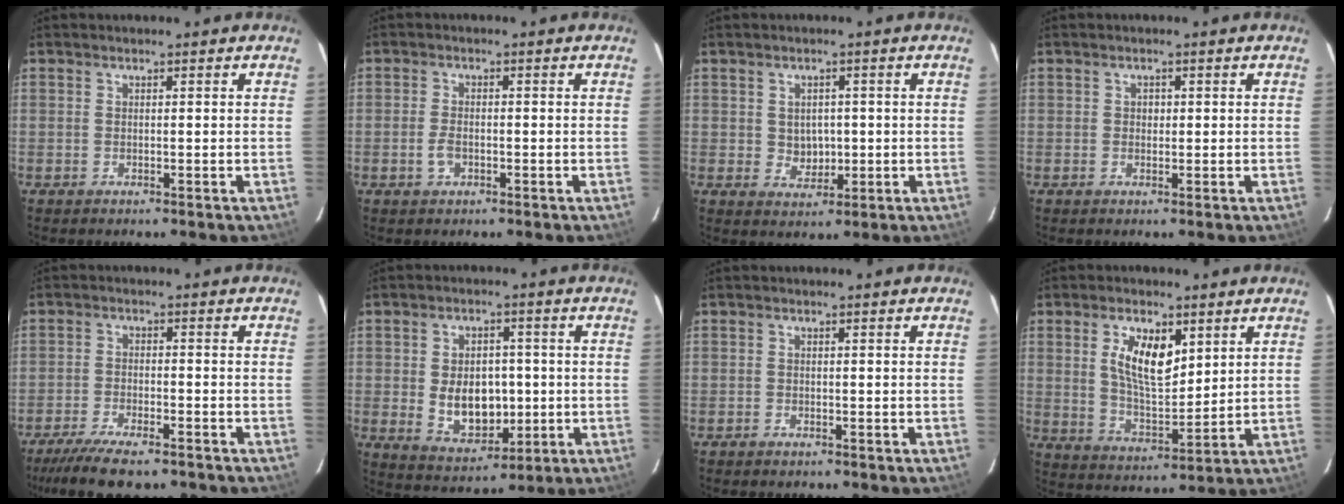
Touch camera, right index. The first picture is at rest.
{"total": 2.5, "force": [-1.0, 1.5, 1.7], "torque": [-0.039, 0.001, -0.018]}
{"total": 3.7, "force": [0.1, 3.4, 1.6], "torque": [-0.028, 0.005, 0.010]}
{"total": 0.9, "force": [0.1, 0.9, 0.2], "torque": [0.001, 0.003, 0.001]}
{"total": 10.9, "force": [-9.0, 2.5, 5.6], "torque": [-0.130, -0.025, -0.150]}
{"total": 9.7, "force": [-0.7, 6.7, 7.0], "torque": [-0.136, -0.001, 0.008]}
{"total": 0.9, "force": [-0.9, 0.4, 0.0], "torque": [-0.007, 0.003, -0.014]}
{"total": 9.9, "force": [3.8, 4.4, 8.0], "torque": [-0.146, 0.004, 0.078]}